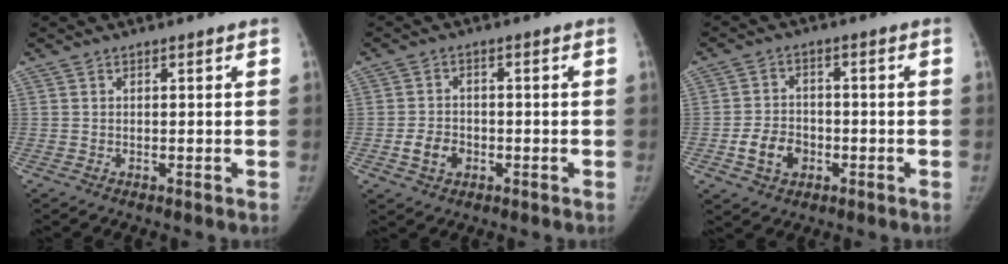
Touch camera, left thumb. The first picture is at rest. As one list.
[{"total": 4.5, "force": [-1.7, 3.6, 2.2], "torque": [-0.027, 0.013, -0.029]}, {"total": 6.8, "force": [-2.4, 5.3, 3.4], "torque": [-0.042, 0.016, -0.042]}]